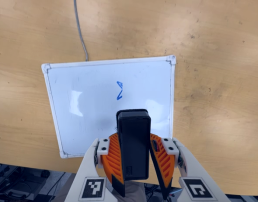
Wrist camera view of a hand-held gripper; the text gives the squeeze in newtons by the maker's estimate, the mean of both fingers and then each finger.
{"total": 8.4, "left": 8.5, "right": 8.3}